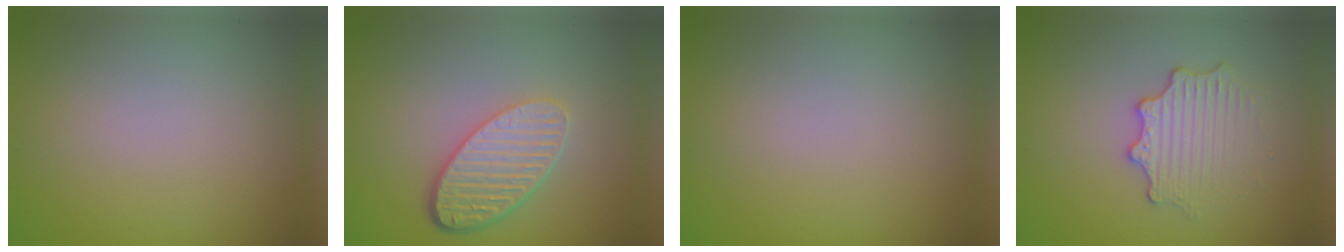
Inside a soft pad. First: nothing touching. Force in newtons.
{"total": 5.3, "press": 3.9, "slide": 3.6}
{"total": 0.0}
{"total": 3.0, "press": 2.6, "slide": 1.5}